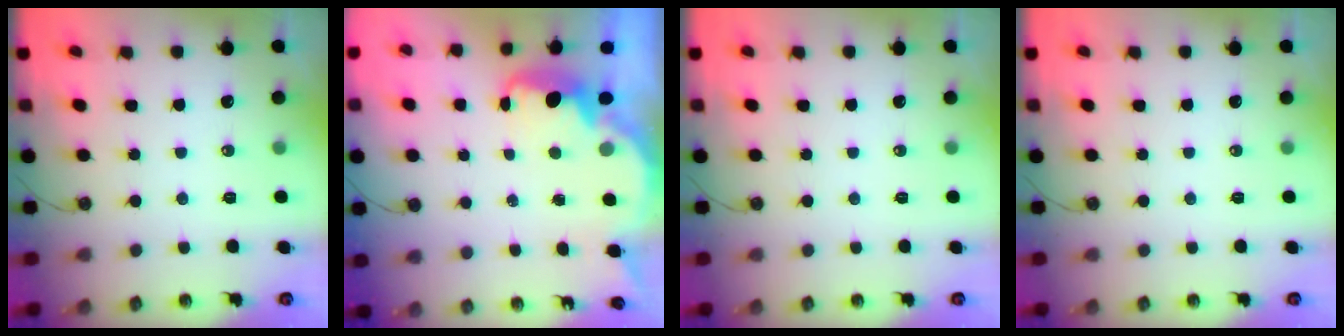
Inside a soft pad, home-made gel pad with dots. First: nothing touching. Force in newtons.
{"total": 3.7, "press": 3.6, "slide": 0.5}
{"total": 0.0}
{"total": 0.0}